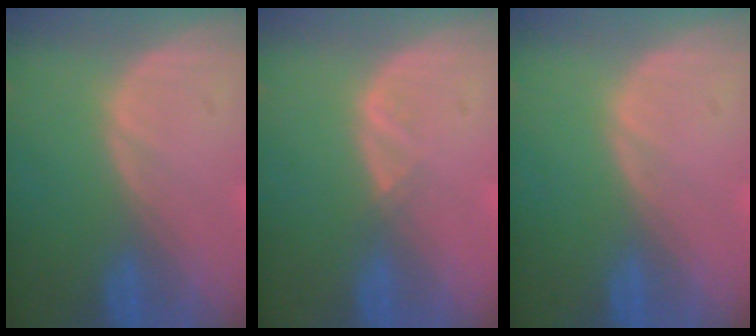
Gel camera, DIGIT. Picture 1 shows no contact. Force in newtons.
{"total": 1.0, "press": 0.9, "slide": 0.5}
{"total": 0.0}